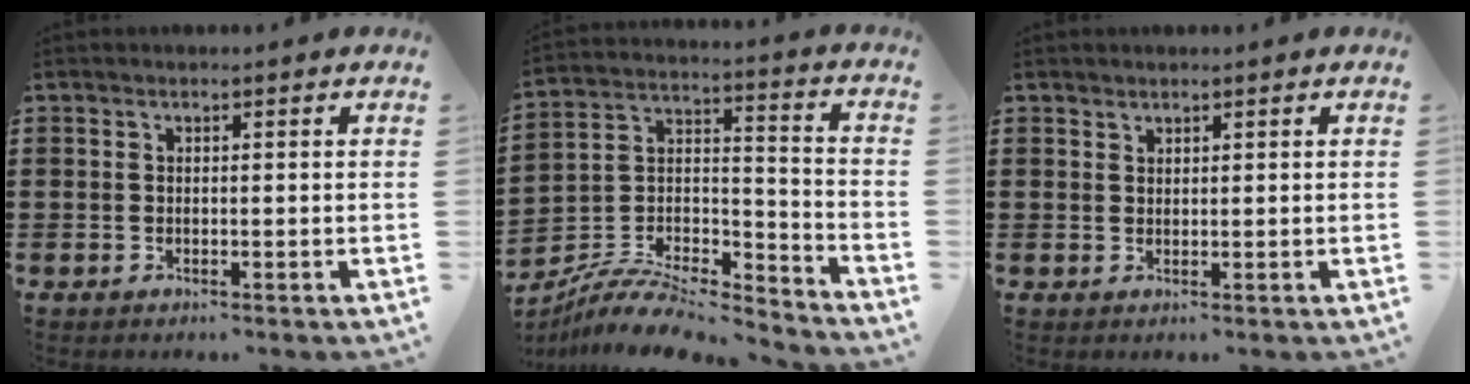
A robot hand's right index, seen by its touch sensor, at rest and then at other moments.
{"total": 8.6, "force": [-7.6, 2.6, 3.0], "torque": [-0.062, 0.009, -0.150]}
{"total": 1.0, "force": [1.0, 0.3, -0.1], "torque": [0.000, 0.000, 0.020]}